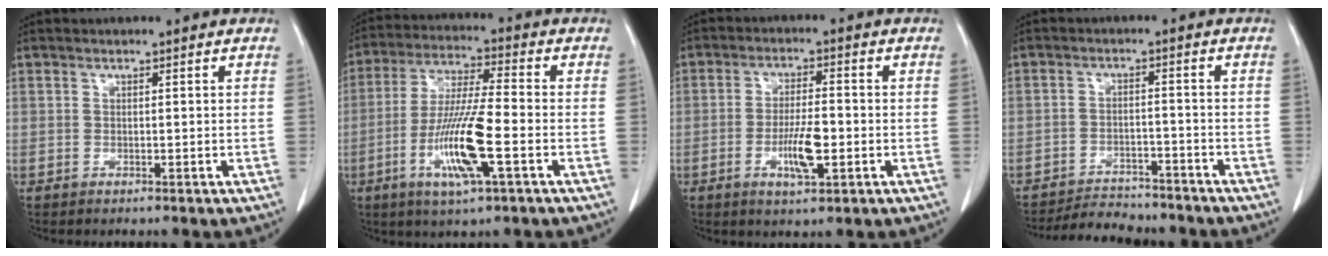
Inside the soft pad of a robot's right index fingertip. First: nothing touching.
{"total": 12.6, "force": [-4.2, 0.8, 11.8], "torque": [-0.237, -0.014, -0.079]}
{"total": 6.6, "force": [-2.0, 1.5, 6.1], "torque": [-0.115, -0.004, -0.032]}
{"total": 7.6, "force": [-7.2, 2.0, 1.2], "torque": [-0.014, -0.005, -0.113]}